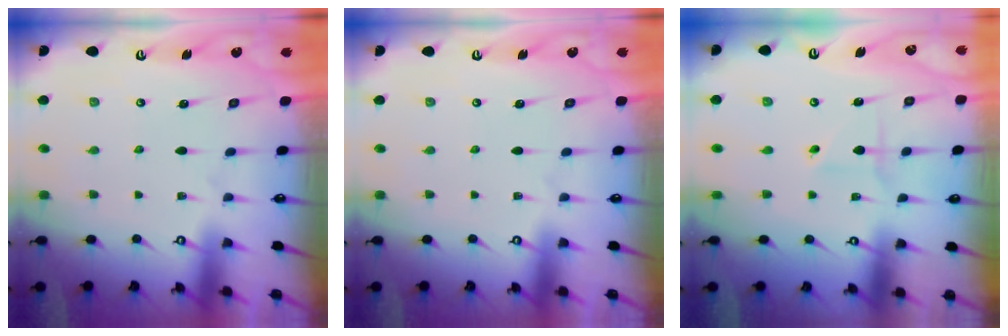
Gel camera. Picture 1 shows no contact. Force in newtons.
{"total": 0.0}
{"total": 2.3, "press": 2.3, "slide": 0.1}